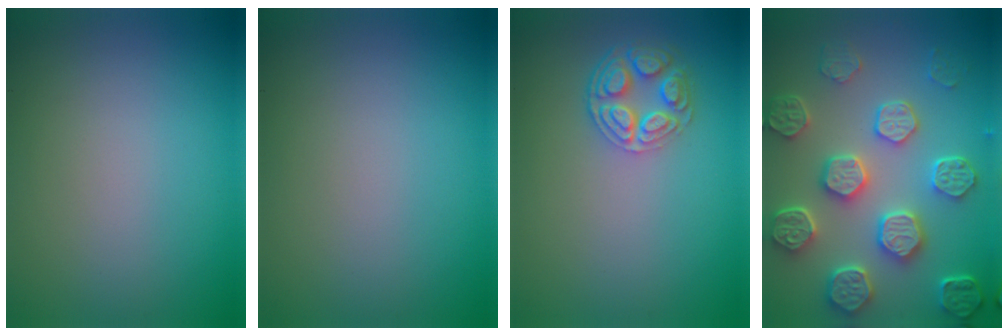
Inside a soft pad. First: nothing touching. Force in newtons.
{"total": 0.0}
{"total": 4.3, "press": 3.4, "slide": 2.5}
{"total": 7.5, "press": 6.2, "slide": 4.2}